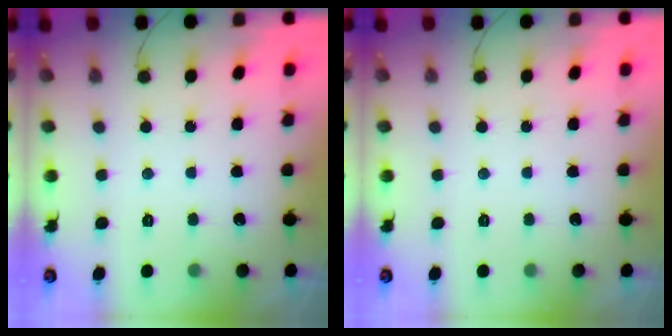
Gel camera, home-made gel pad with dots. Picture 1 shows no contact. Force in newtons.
{"total": 0.0}